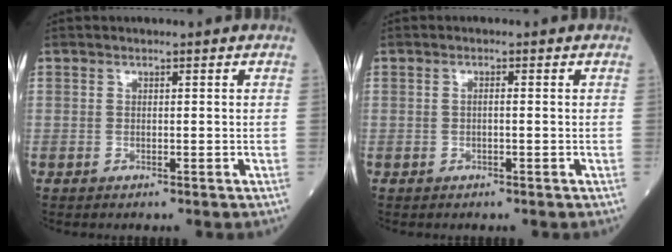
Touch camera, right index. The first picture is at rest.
{"total": 1.0, "force": [0.0, 0.2, 1.0], "torque": [-0.019, 0.002, 0.000]}